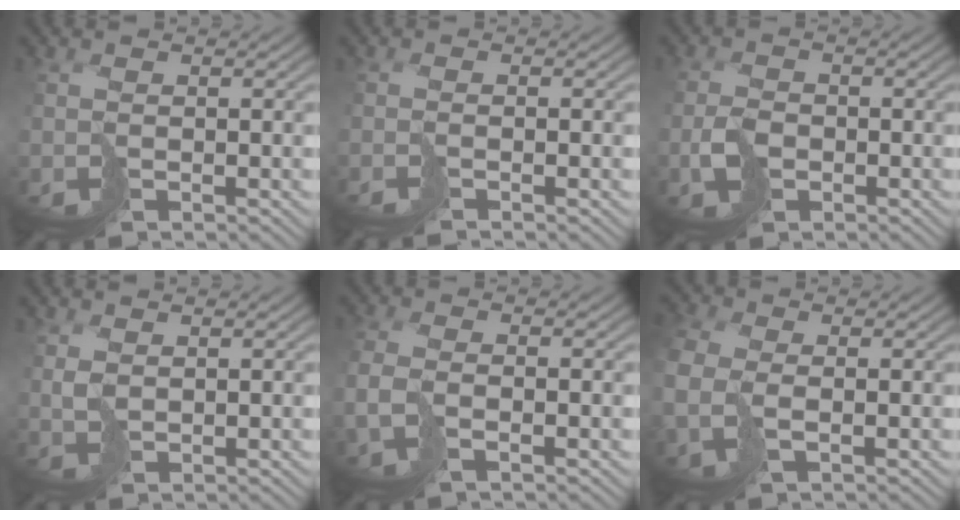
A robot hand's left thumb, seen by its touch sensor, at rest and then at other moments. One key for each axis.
{"total": 1.3, "fx": -0.8, "fy": 0.0, "fz": 1.0, "tx": -0.010, "ty": 0.001, "tz": -0.025}
{"total": 2.6, "fx": -1.0, "fy": 1.9, "fz": 1.4, "tx": -0.029, "ty": -0.003, "tz": -0.019}
{"total": 1.8, "fx": 1.3, "fy": 1.0, "fz": 0.8, "tx": -0.022, "ty": -0.001, "tz": 0.037}
{"total": 4.3, "fx": -1.2, "fy": 2.2, "fz": 3.5, "tx": -0.096, "ty": -0.013, "tz": -0.024}
{"total": 5.7, "fx": -0.1, "fy": 3.9, "fz": 4.1, "tx": -0.143, "ty": -0.013, "tz": 0.013}